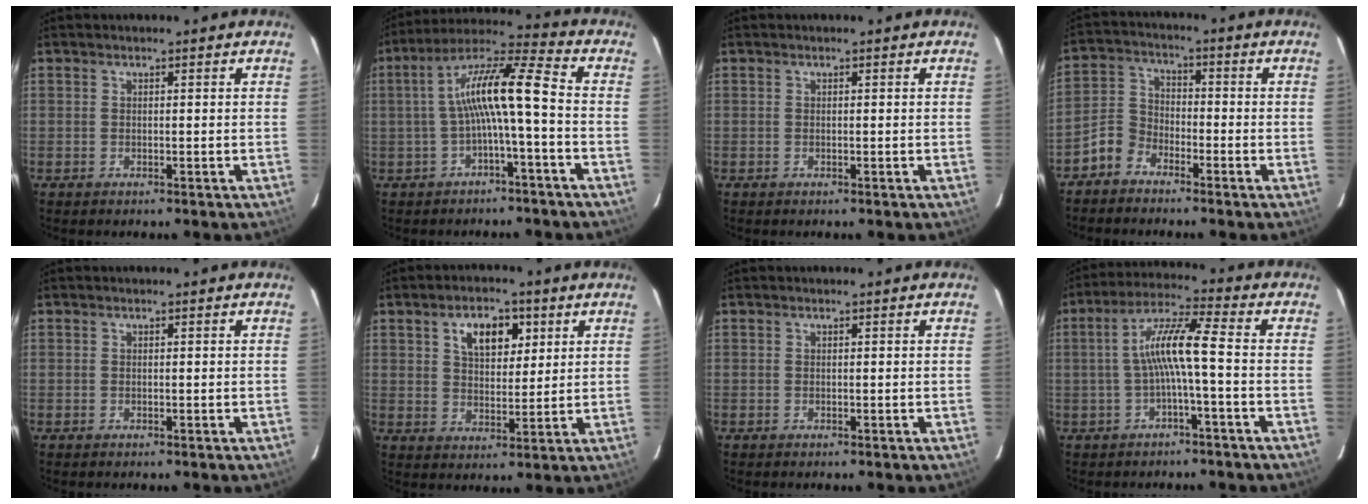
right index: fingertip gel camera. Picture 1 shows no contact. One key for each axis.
{"total": 10.7, "fx": -1.7, "fy": 0.9, "fz": 10.5, "tx": -0.210, "ty": 0.024, "tz": -0.031}
{"total": 0.0}
{"total": 5.5, "fx": -4.1, "fy": 3.4, "fz": 1.5, "tx": -0.034, "ty": 0.021, "tz": -0.088}
{"total": 0.0}
{"total": 8.1, "fx": 3.6, "fy": 4.6, "fz": 5.6, "tx": -0.094, "ty": 0.015, "tz": 0.063}
{"total": 0.0}
{"total": 7.8, "fx": -1.5, "fy": 0.0, "fz": 7.7, "tx": -0.164, "ty": 0.017, "tz": -0.025}